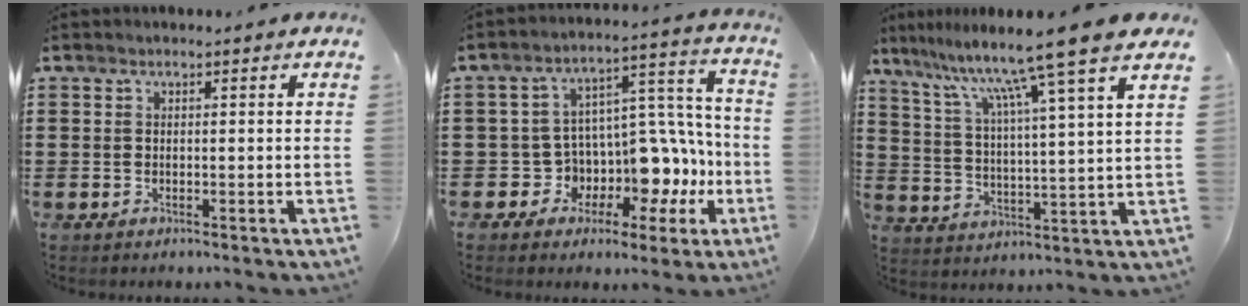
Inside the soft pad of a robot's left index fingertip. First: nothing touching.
{"total": 8.0, "force": [-1.0, 7.0, 3.9], "torque": [-0.086, -0.030, -0.004]}
{"total": 11.2, "force": [8.8, -1.1, 6.8], "torque": [-0.158, -0.052, 0.133]}